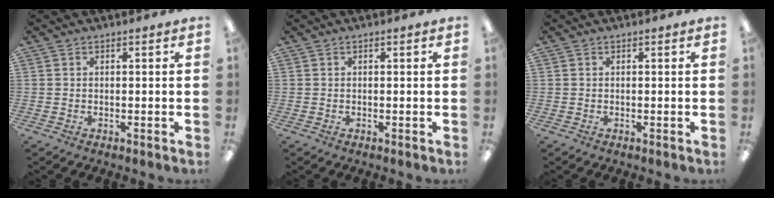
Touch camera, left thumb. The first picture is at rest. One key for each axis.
{"total": 0.0}
{"total": 0.0}